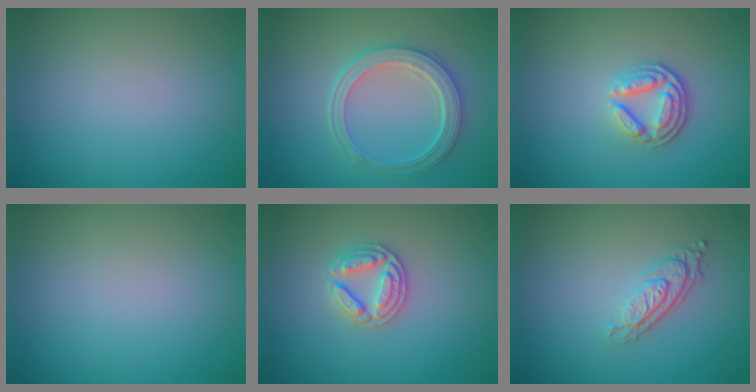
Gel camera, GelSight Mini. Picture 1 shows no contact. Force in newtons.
{"total": 4.3, "press": 3.7, "slide": 2.2}
{"total": 3.7, "press": 2.7, "slide": 2.4}
{"total": 0.0}
{"total": 2.8, "press": 2.7, "slide": 0.7}
{"total": 3.0, "press": 2.2, "slide": 2.0}